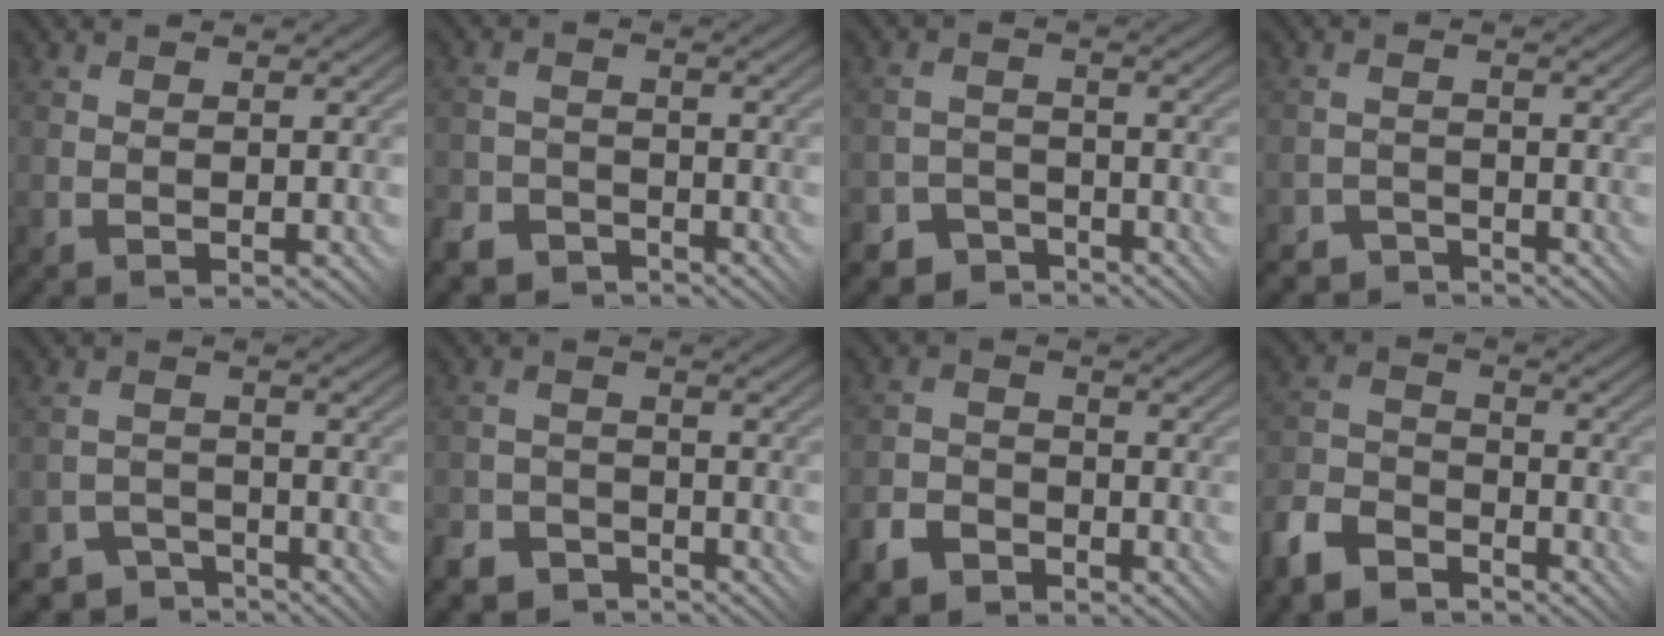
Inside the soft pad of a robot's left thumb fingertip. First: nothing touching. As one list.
[{"total": 4.9, "force": [-4.2, 2.4, 0.8], "torque": [-0.013, 0.001, -0.084]}, {"total": 4.1, "force": [-3.6, 2.0, 0.2], "torque": [0.003, 0.001, -0.067]}, {"total": 3.2, "force": [-3.0, 1.0, -0.4], "torque": [0.017, 0.014, -0.055]}, {"total": 4.1, "force": [-3.7, 1.7, 0.4], "torque": [-0.002, -0.004, -0.063]}, {"total": 5.3, "force": [-4.7, 2.5, 0.8], "torque": [-0.012, 0.001, -0.087]}, {"total": 4.6, "force": [-3.3, 2.8, 1.5], "torque": [-0.036, 0.003, -0.074]}, {"total": 8.0, "force": [-5.9, 4.2, 3.3], "torque": [-0.080, -0.007, -0.133]}]